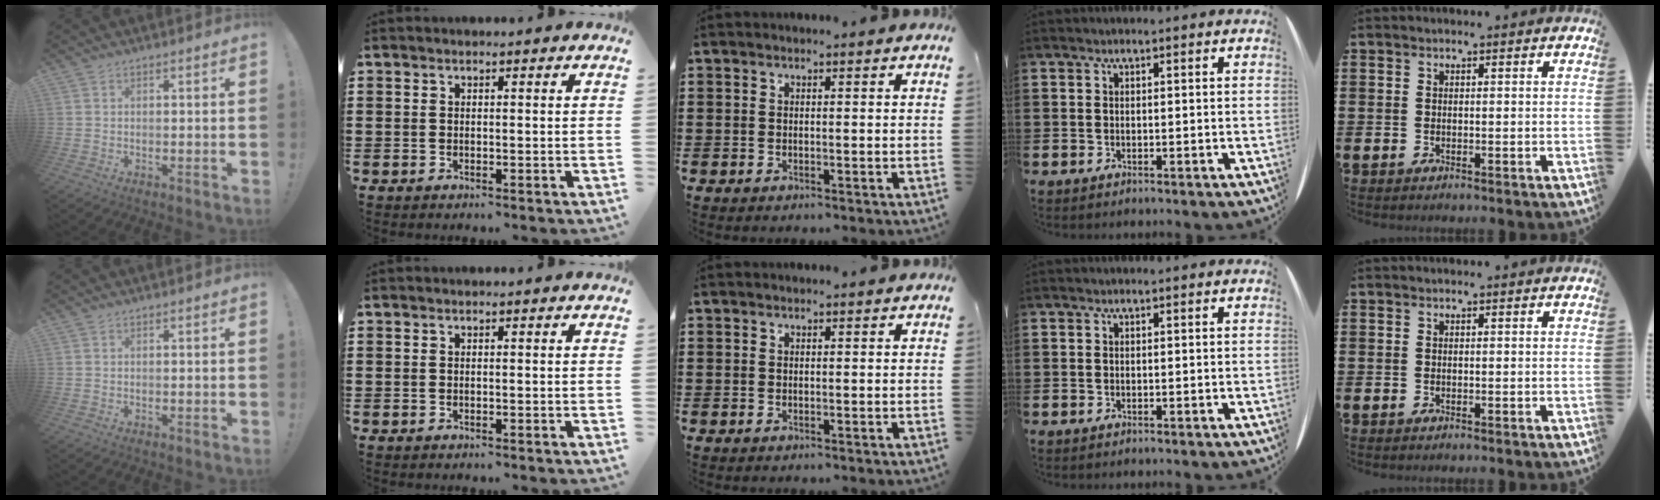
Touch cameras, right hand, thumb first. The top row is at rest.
{}